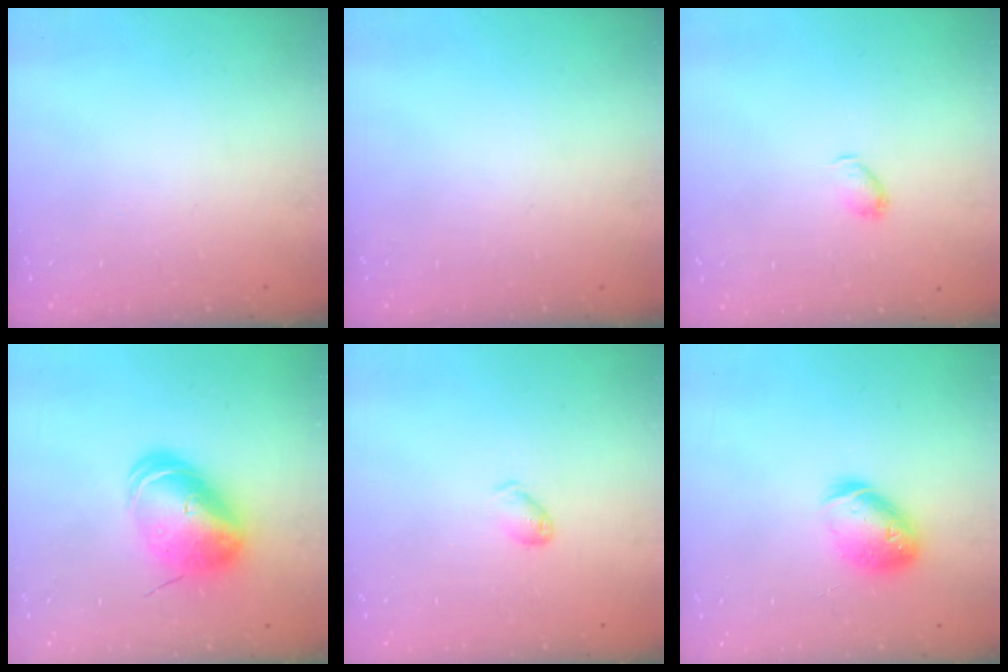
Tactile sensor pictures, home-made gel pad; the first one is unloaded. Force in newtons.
{"total": 0.0}
{"total": 3.4, "press": 3.3, "slide": 0.7}
{"total": 10.5, "press": 10.3, "slide": 2.0}
{"total": 3.6, "press": 3.5, "slide": 0.6}
{"total": 12.4, "press": 12.3, "slide": 1.6}